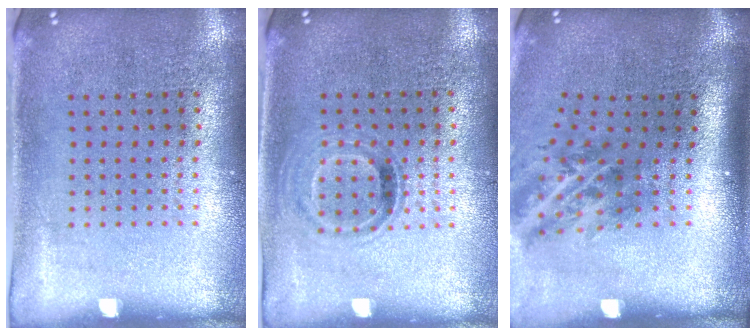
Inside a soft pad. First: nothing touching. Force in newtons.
{"total": 1.0, "press": 0.9, "slide": 0.5}
{"total": 1.9, "press": 1.3, "slide": 1.5}